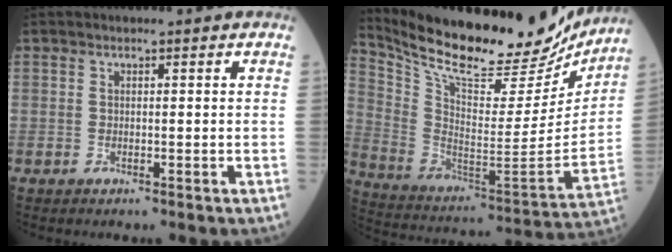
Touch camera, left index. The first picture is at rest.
{"total": 26.3, "force": [23.0, 6.2, 11.1], "torque": [-0.202, -0.037, 0.346]}